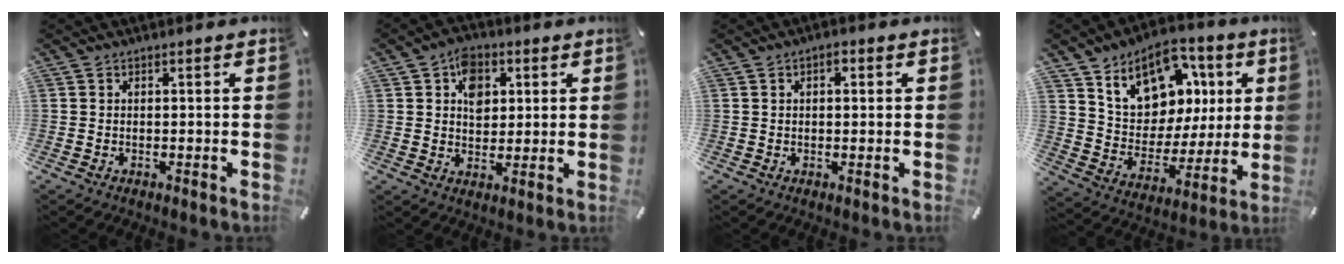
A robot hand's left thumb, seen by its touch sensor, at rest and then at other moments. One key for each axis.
{"total": 7.4, "fx": 2.1, "fy": 5.8, "fz": 4.1, "tx": -0.051, "ty": -0.001, "tz": 0.033}
{"total": 2.0, "fx": 0.6, "fy": 1.2, "fz": 1.5, "tx": -0.024, "ty": 0.005, "tz": 0.007}
{"total": 14.5, "fx": 8.1, "fy": 10.7, "fz": 5.4, "tx": -0.092, "ty": -0.056, "tz": 0.153}